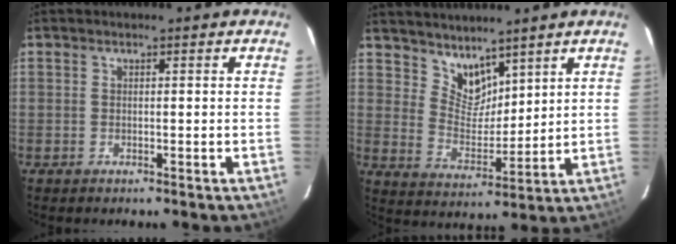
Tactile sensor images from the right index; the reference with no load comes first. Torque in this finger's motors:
{"motor_torque": [-0.10, 0.34, 0.02, 0.00]}